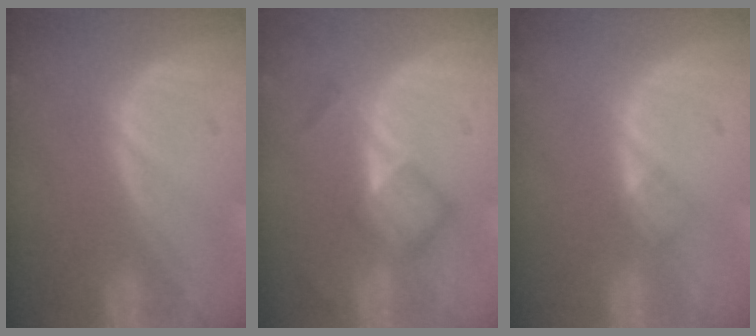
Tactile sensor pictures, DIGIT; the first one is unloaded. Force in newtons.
{"total": 5.8, "press": 5.0, "slide": 2.9}
{"total": 1.8, "press": 1.8, "slide": 0.2}